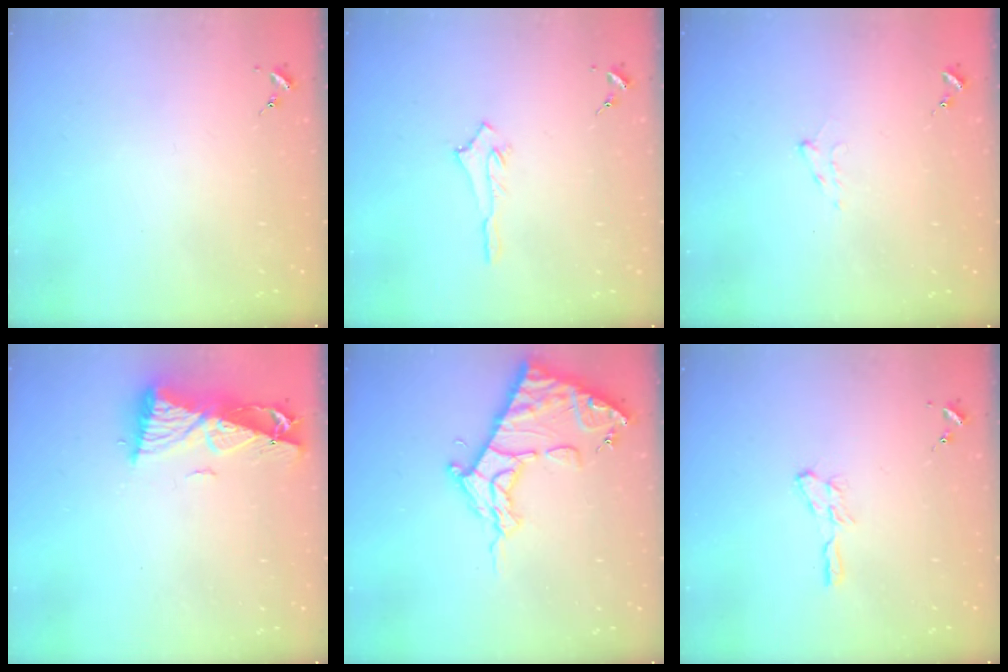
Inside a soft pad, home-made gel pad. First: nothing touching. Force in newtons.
{"total": 2.8, "press": 2.8, "slide": 0.4}
{"total": 5.7, "press": 5.7, "slide": 0.7}
{"total": 10.1, "press": 10.0, "slide": 1.2}
{"total": 16.9, "press": 16.8, "slide": 1.5}
{"total": 5.6, "press": 5.6, "slide": 0.7}